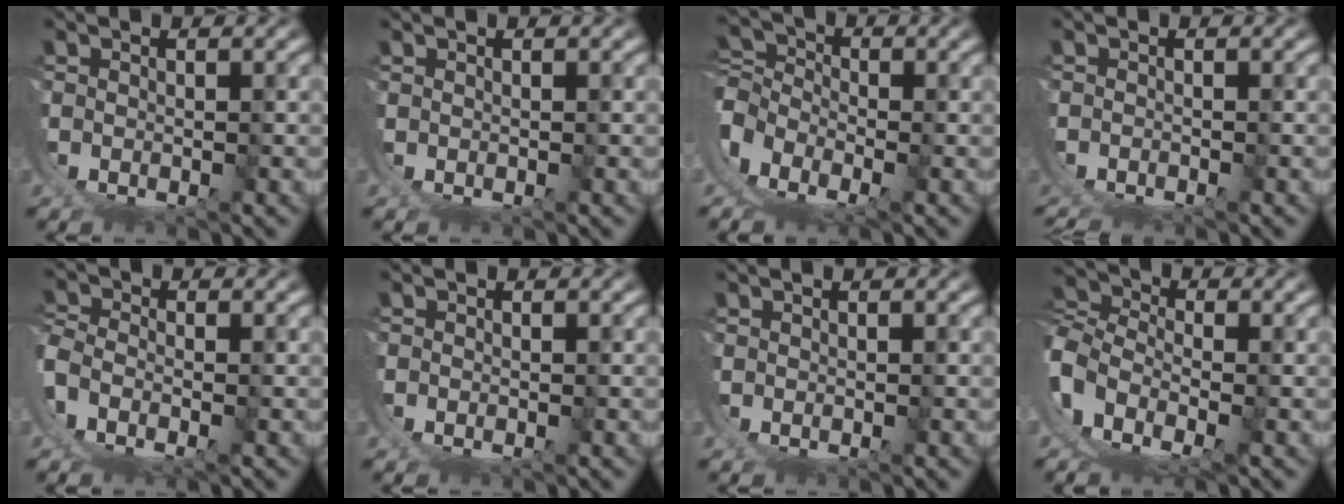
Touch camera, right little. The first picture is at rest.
{"total": 0.0}
{"total": 7.7, "force": [-1.9, 6.4, 3.8], "torque": [-0.103, -0.037, -0.031]}
{"total": 2.9, "force": [-2.2, 1.7, 0.6], "torque": [-0.018, -0.009, -0.036]}
{"total": 3.0, "force": [-1.5, 1.3, 2.2], "torque": [-0.055, -0.018, -0.021]}
{"total": 0.7, "force": [-0.4, -0.6, 0.0], "torque": [0.005, -0.003, -0.005]}
{"total": 0.0}
{"total": 8.8, "force": [-1.1, 6.9, 5.3], "torque": [-0.133, -0.026, -0.025]}